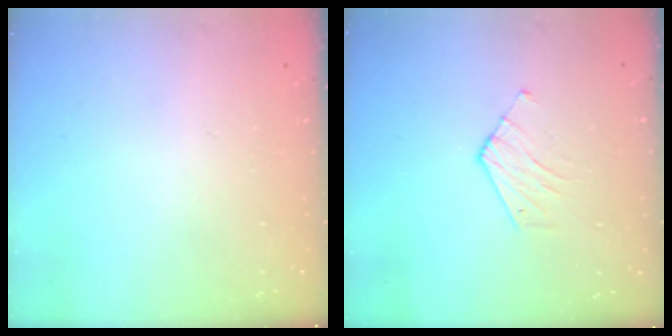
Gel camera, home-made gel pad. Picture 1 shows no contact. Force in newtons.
{"total": 4.1, "press": 4.1, "slide": 0.4}